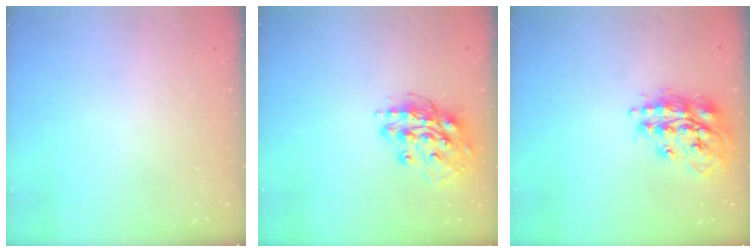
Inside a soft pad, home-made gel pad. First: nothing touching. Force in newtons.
{"total": 14.9, "press": 14.8, "slide": 1.5}
{"total": 17.2, "press": 17.1, "slide": 1.5}